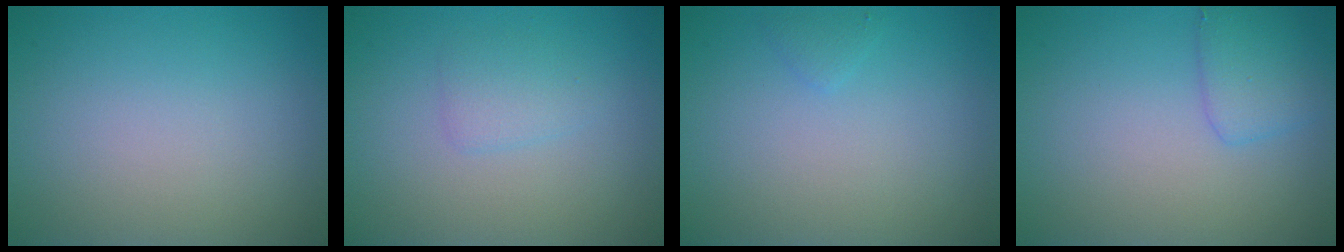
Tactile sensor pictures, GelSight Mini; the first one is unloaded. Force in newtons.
{"total": 1.5, "press": 1.5, "slide": 0.1}
{"total": 0.7, "press": 0.7, "slide": 0.0}
{"total": 2.2, "press": 2.2, "slide": 0.1}